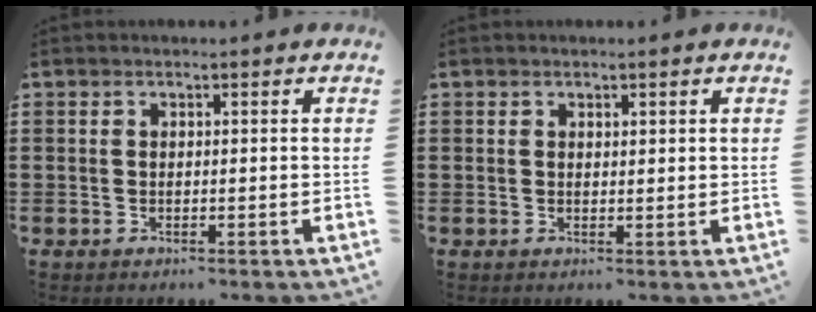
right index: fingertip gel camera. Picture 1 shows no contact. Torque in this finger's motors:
{"motor_torque": [-0.07, 0.39, 0.04, -0.01]}